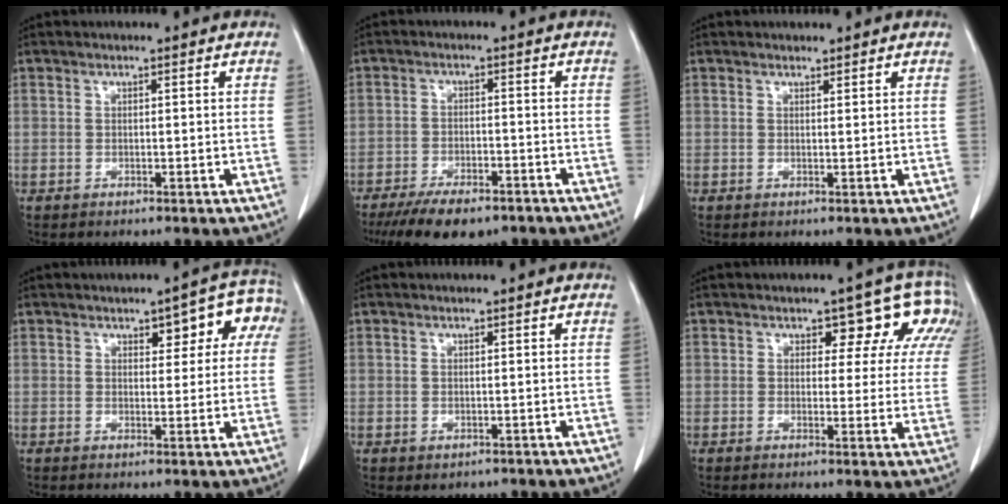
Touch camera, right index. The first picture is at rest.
{"total": 10.2, "force": [-7.7, 3.8, 5.5], "torque": [-0.083, -0.008, -0.117]}
{"total": 0.7, "force": [0.6, 0.2, 0.0], "torque": [-0.006, -0.001, 0.011]}
{"total": 7.1, "force": [2.8, 3.0, 5.8], "torque": [-0.055, 0.026, 0.030]}
{"total": 1.2, "force": [-0.5, 1.1, 0.3], "torque": [-0.007, 0.004, 0.000]}
{"total": 8.6, "force": [5.3, 4.9, 4.6], "torque": [-0.035, 0.009, 0.038]}